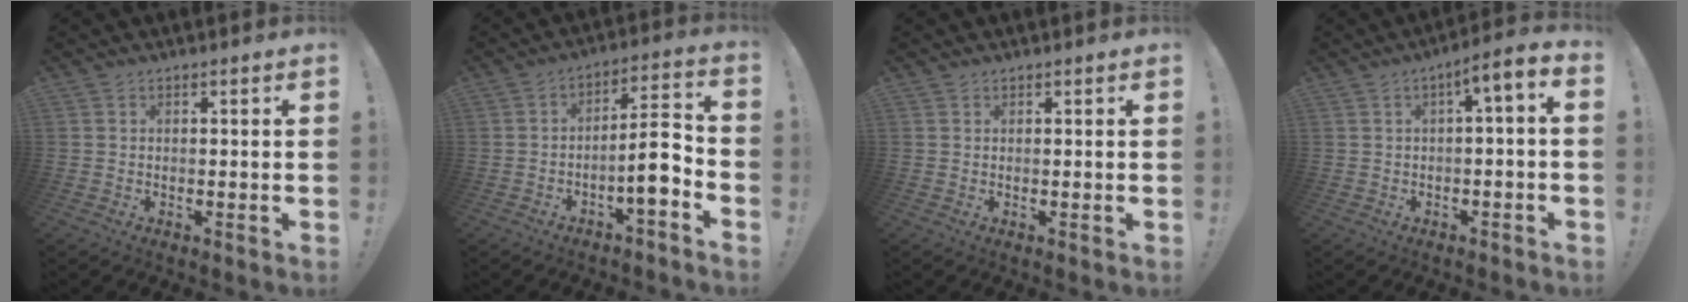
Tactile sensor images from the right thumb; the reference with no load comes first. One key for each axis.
{"total": 9.6, "fx": -3.9, "fy": 2.5, "fz": 8.5, "tx": -0.129, "ty": 0.017, "tz": -0.070}
{"total": 0.5, "fx": 0.5, "fy": 0.2, "fz": 0.0, "tx": 0.002, "ty": -0.002, "tz": 0.010}
{"total": 5.6, "fx": 0.3, "fy": 0.8, "fz": 5.6, "tx": -0.086, "ty": -0.005, "tz": 0.001}